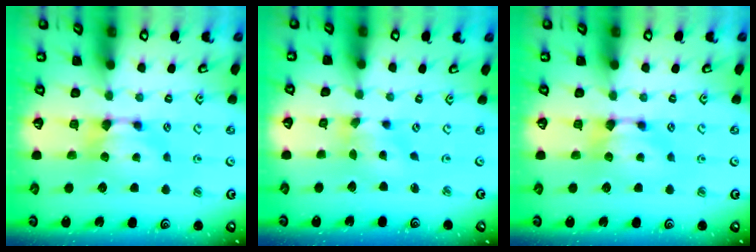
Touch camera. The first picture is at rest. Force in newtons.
{"total": 1.9, "press": 1.4, "slide": 1.3}
{"total": 0.0}